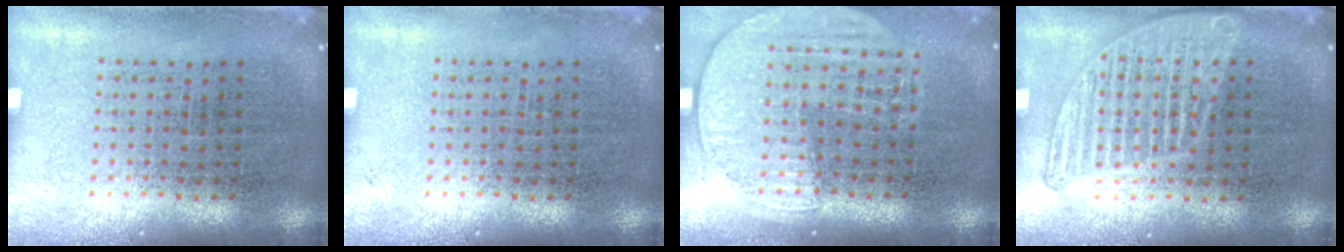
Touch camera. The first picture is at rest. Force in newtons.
{"total": 0.0}
{"total": 1.4, "press": 1.3, "slide": 0.5}
{"total": 1.3, "press": 1.3, "slide": 0.1}